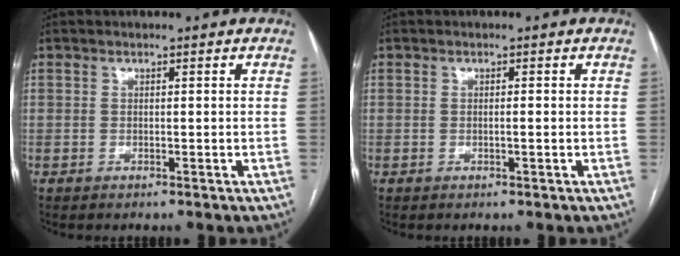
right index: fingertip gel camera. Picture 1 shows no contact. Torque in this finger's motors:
{"motor_torque": [-0.15, 0.13, -0.03, 0.00]}